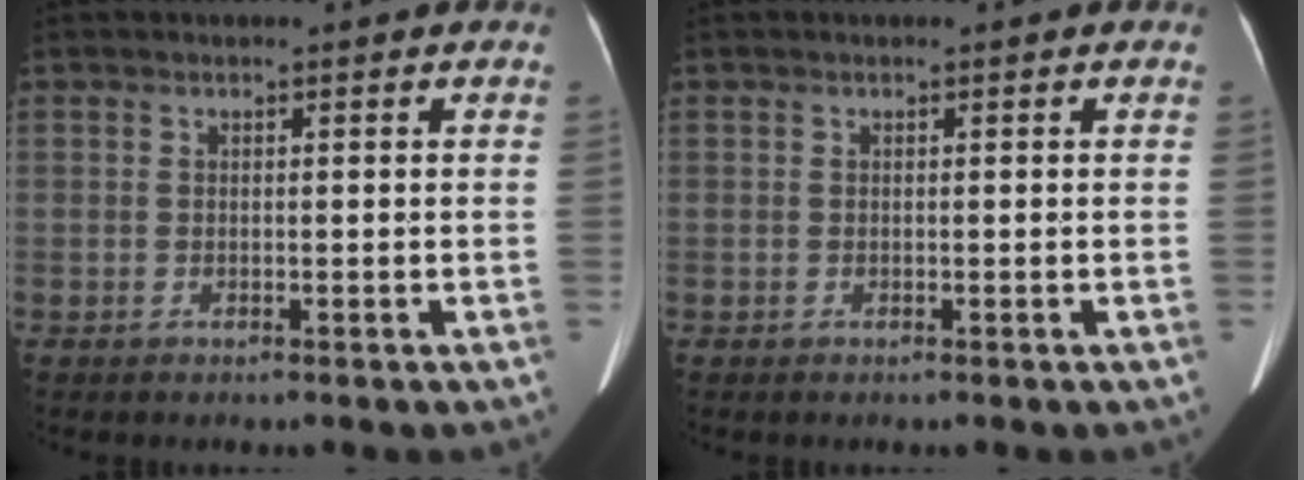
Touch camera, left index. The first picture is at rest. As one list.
[{"total": 0.0}]